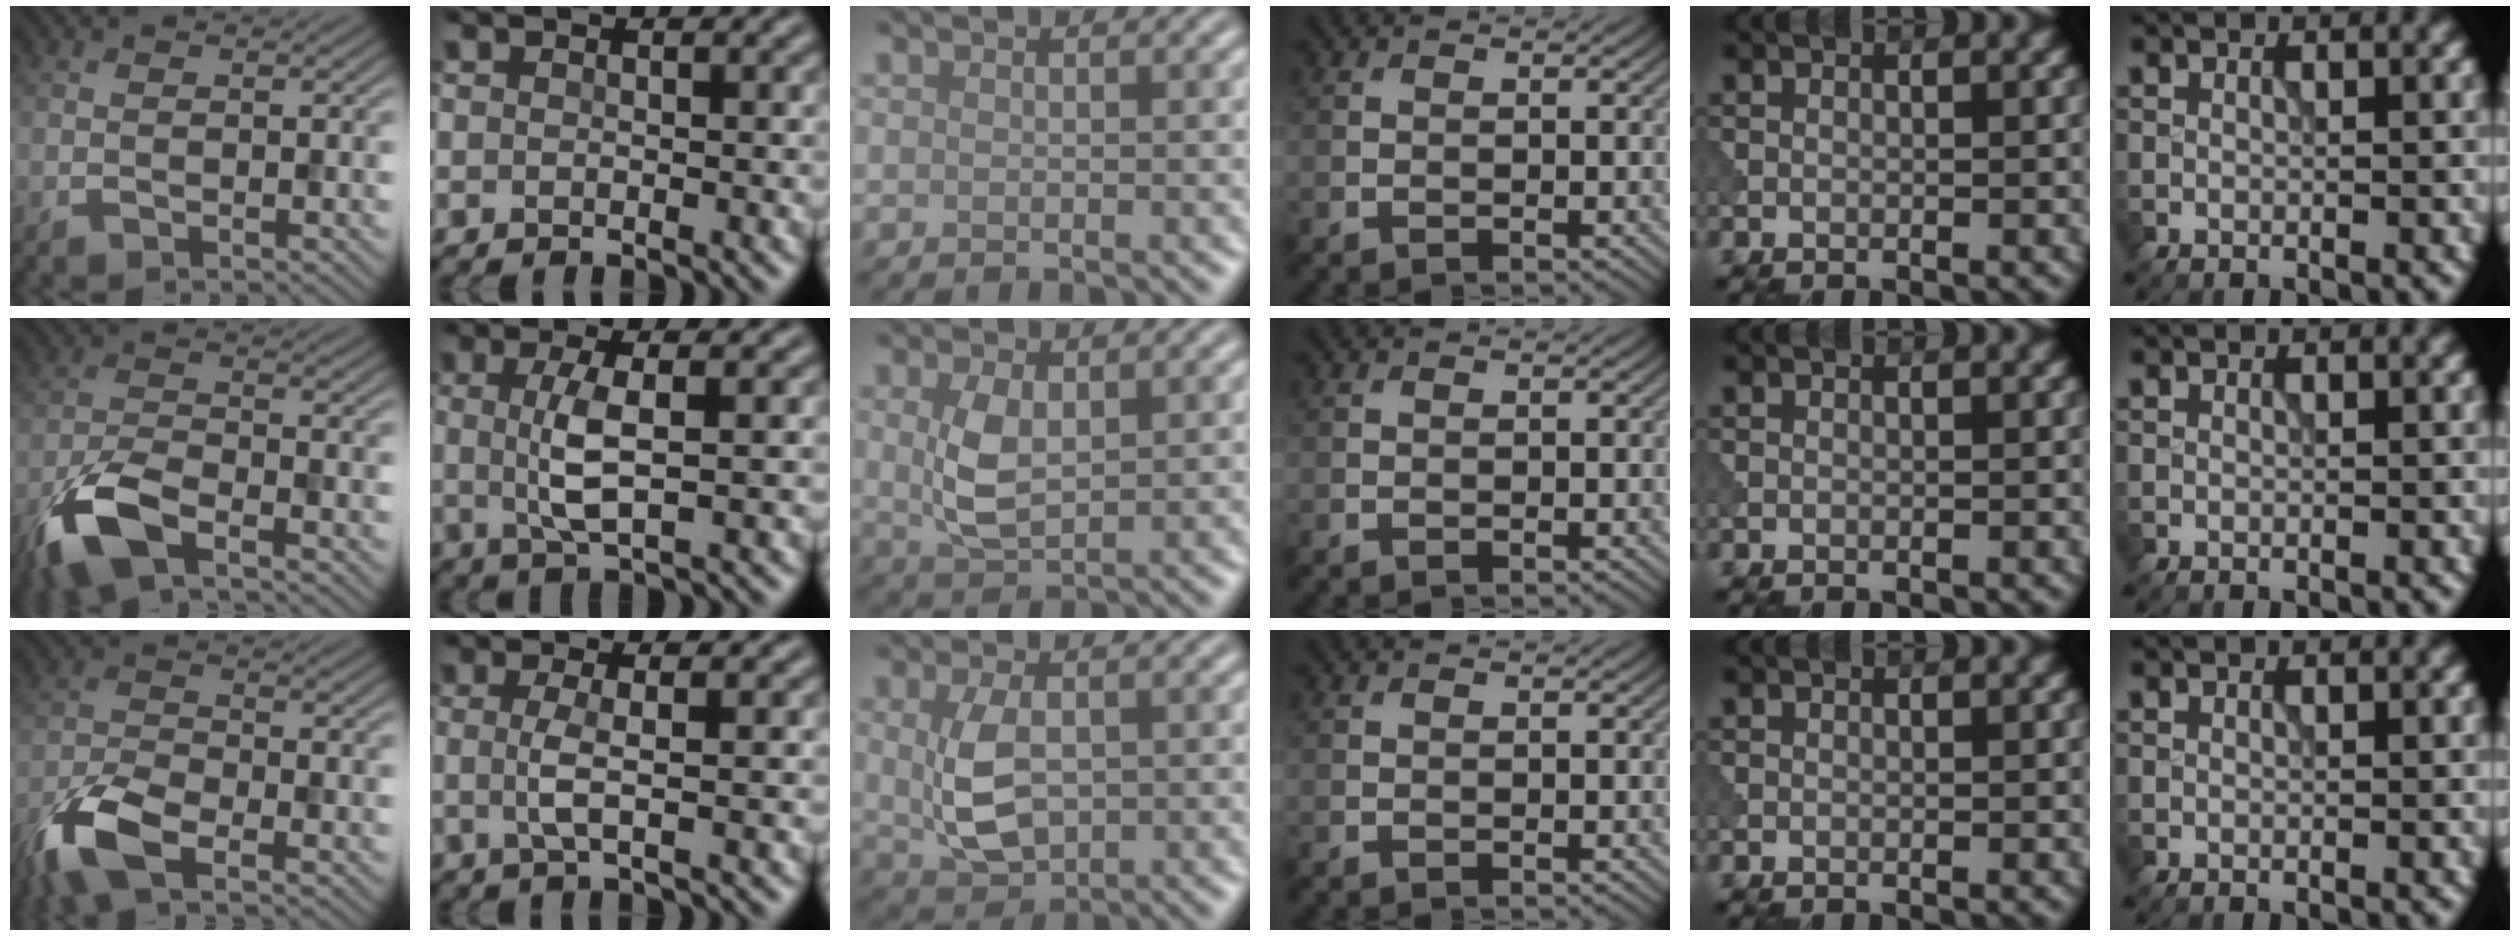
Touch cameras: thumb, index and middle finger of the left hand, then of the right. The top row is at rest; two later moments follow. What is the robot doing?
{"motion": "wipe", "object": "makeup brush"}